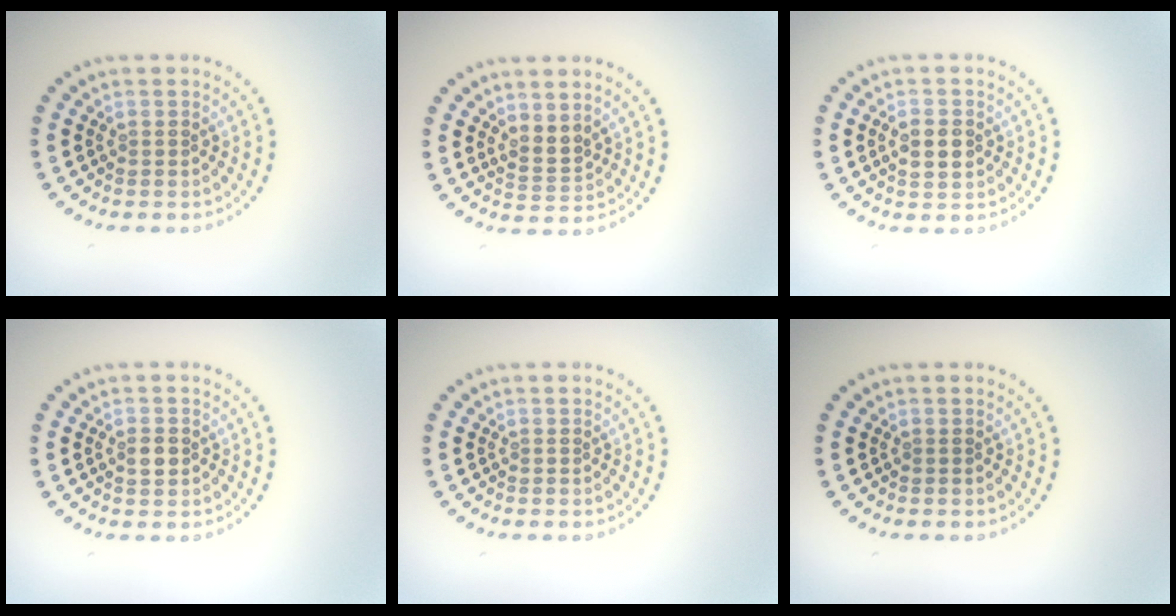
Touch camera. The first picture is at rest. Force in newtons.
{"total": 2.0, "press": 1.4, "slide": 1.4}
{"total": 2.4, "press": 2.4, "slide": 0.1}
{"total": 1.5, "press": 1.5, "slide": 0.2}
{"total": 0.0}
{"total": 0.0}